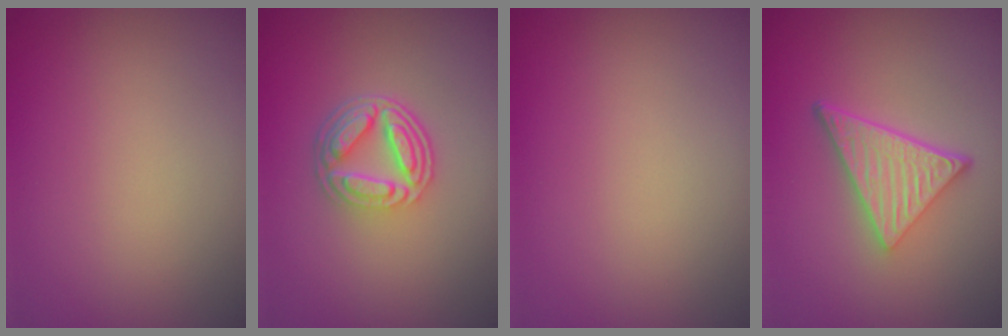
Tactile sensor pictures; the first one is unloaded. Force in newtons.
{"total": 4.7, "press": 3.4, "slide": 3.2}
{"total": 0.0}
{"total": 5.1, "press": 3.5, "slide": 3.7}